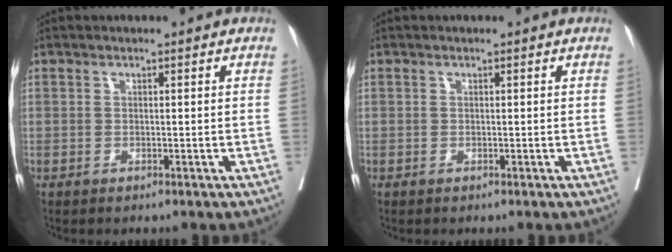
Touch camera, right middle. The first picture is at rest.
{"total": 0.0}